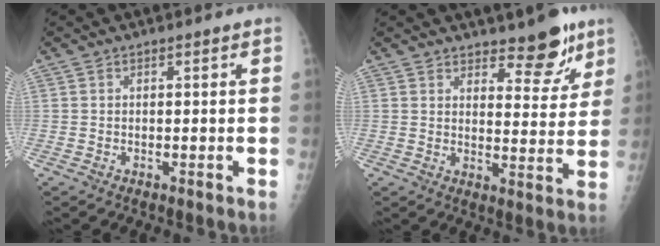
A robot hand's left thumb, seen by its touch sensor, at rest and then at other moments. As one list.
[{"total": 8.2, "force": [6.1, 3.4, 4.3], "torque": [-0.023, -0.044, 0.089]}]